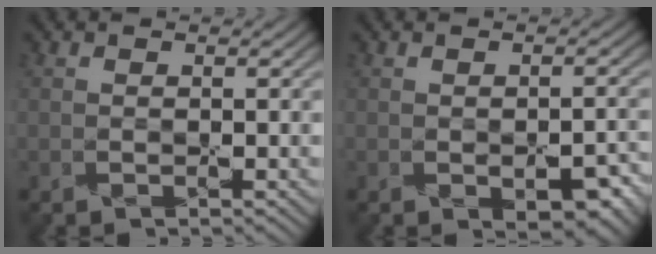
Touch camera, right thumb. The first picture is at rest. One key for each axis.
{"total": 4.1, "fx": -1.4, "fy": 2.0, "fz": 3.2, "tx": -0.049, "ty": -0.018, "tz": -0.009}